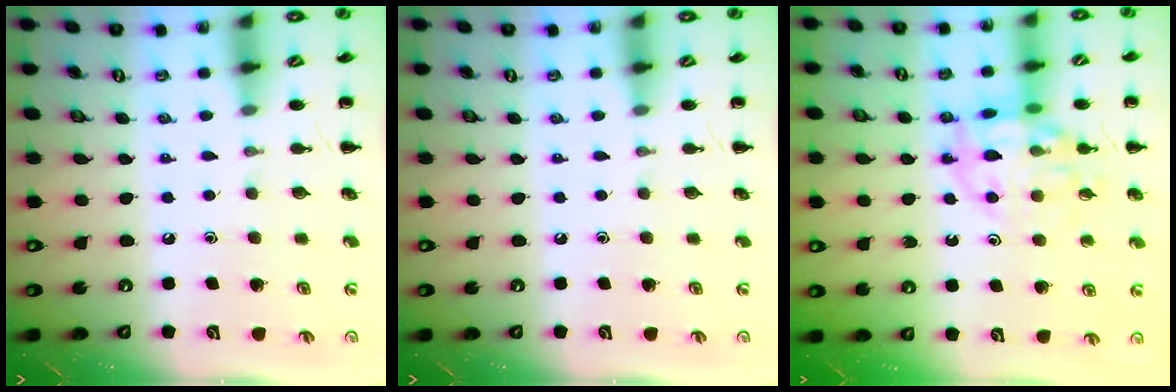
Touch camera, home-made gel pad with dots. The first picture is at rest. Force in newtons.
{"total": 0.0}
{"total": 13.2, "press": 13.0, "slide": 2.6}